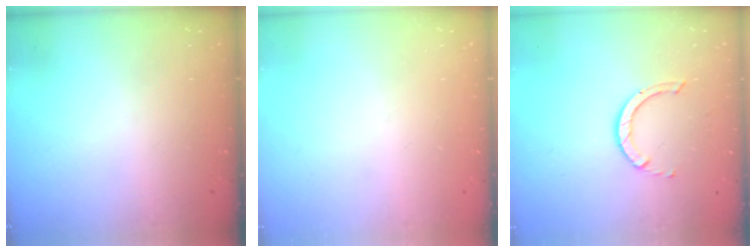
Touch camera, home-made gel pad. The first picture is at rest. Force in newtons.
{"total": 0.0}
{"total": 3.5, "press": 3.5, "slide": 0.3}